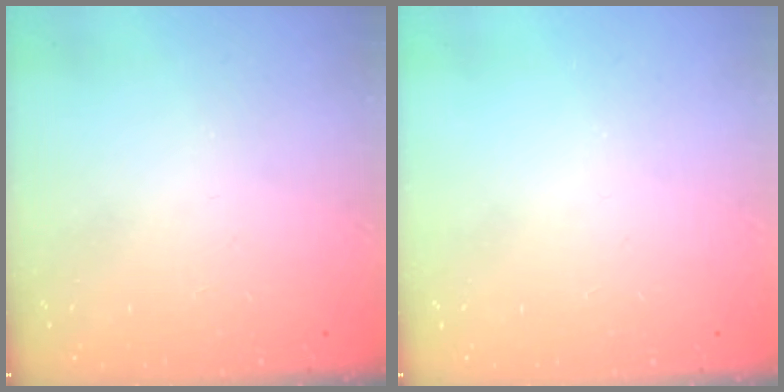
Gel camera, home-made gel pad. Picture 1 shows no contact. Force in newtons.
{"total": 0.0}